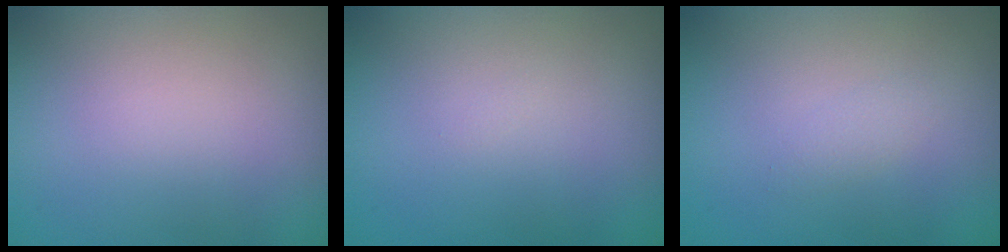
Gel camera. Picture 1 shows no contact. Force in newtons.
{"total": 0.0}
{"total": 0.8, "press": 0.8, "slide": 0.1}